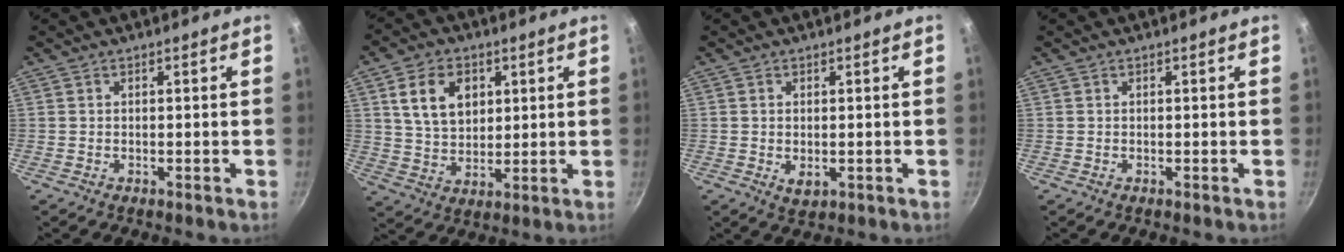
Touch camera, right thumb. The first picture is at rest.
{"total": 10.6, "force": [3.6, 7.5, 6.6], "torque": [-0.095, -0.011, 0.067]}
{"total": 2.7, "force": [-0.3, 1.7, 2.2], "torque": [-0.035, -0.008, -0.001]}
{"total": 0.0}